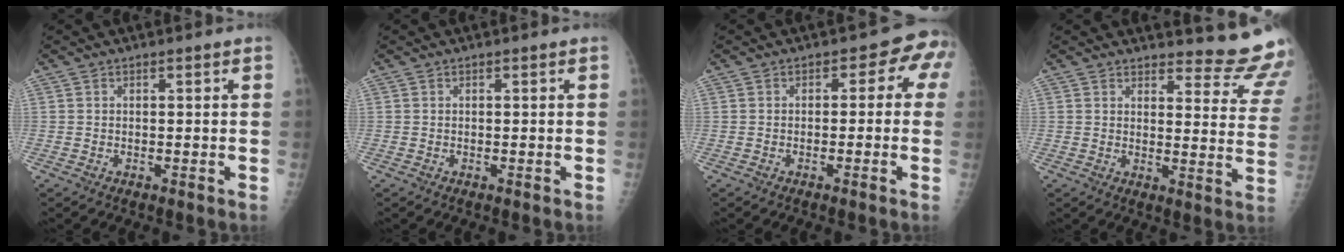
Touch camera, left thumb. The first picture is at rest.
{"total": 0.0}
{"total": 4.6, "force": [-0.3, 3.2, 3.2], "torque": [0.002, 0.022, -0.017]}
{"total": 15.1, "force": [14.6, 2.5, 2.7], "torque": [0.008, -0.153, 0.146]}